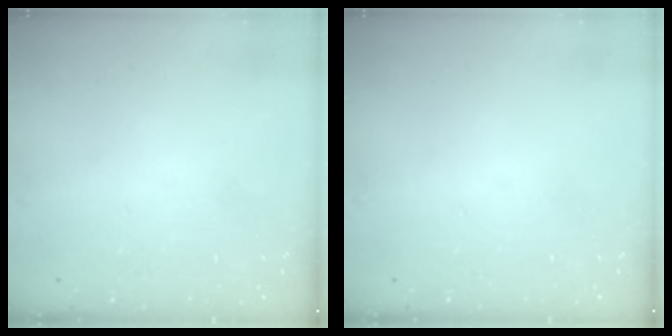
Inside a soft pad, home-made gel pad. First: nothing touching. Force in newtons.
{"total": 0.0}